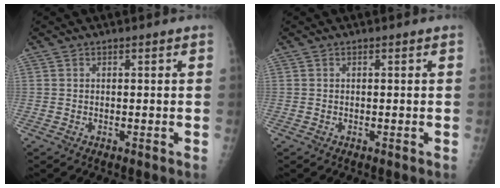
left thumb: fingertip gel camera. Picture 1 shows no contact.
{"total": 0.0}